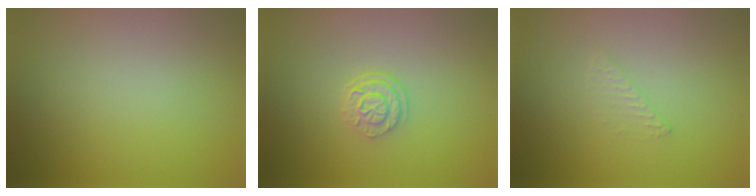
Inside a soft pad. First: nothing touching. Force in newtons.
{"total": 2.5, "press": 1.8, "slide": 1.8}
{"total": 0.6, "press": 0.3, "slide": 0.5}